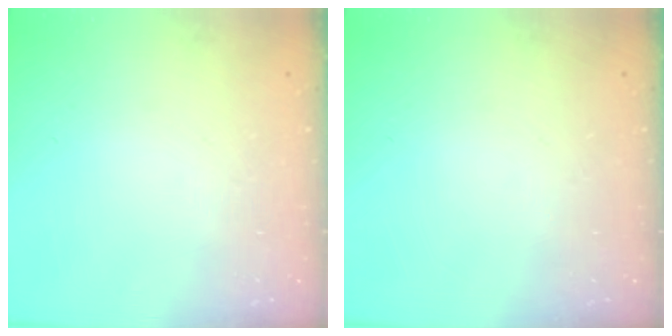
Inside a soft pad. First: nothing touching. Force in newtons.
{"total": 0.0}